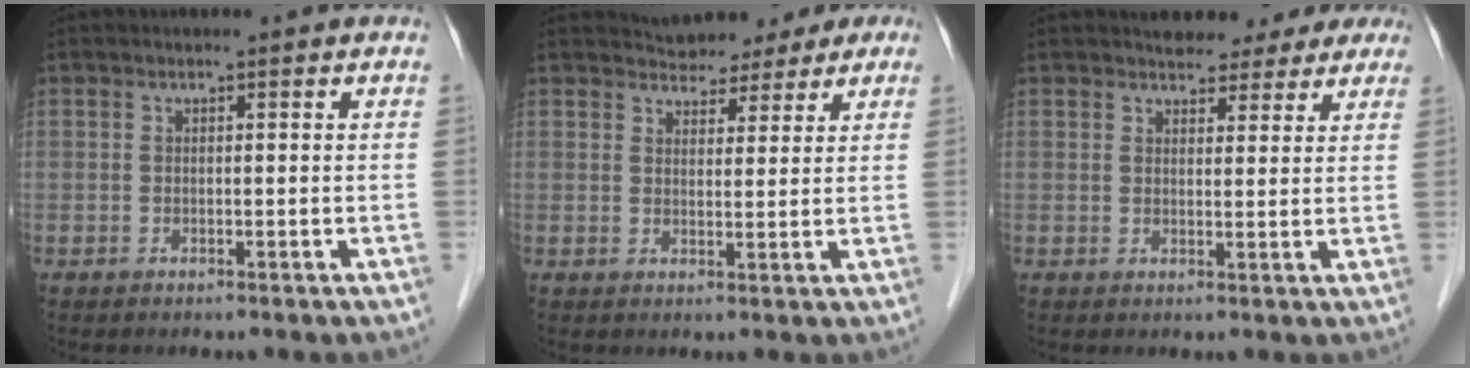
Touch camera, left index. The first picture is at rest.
{"total": 7.5, "force": [6.2, 3.7, 1.9], "torque": [-0.019, 0.020, 0.072]}
{"total": 8.2, "force": [7.0, 3.5, 2.5], "torque": [-0.015, 0.012, 0.076]}